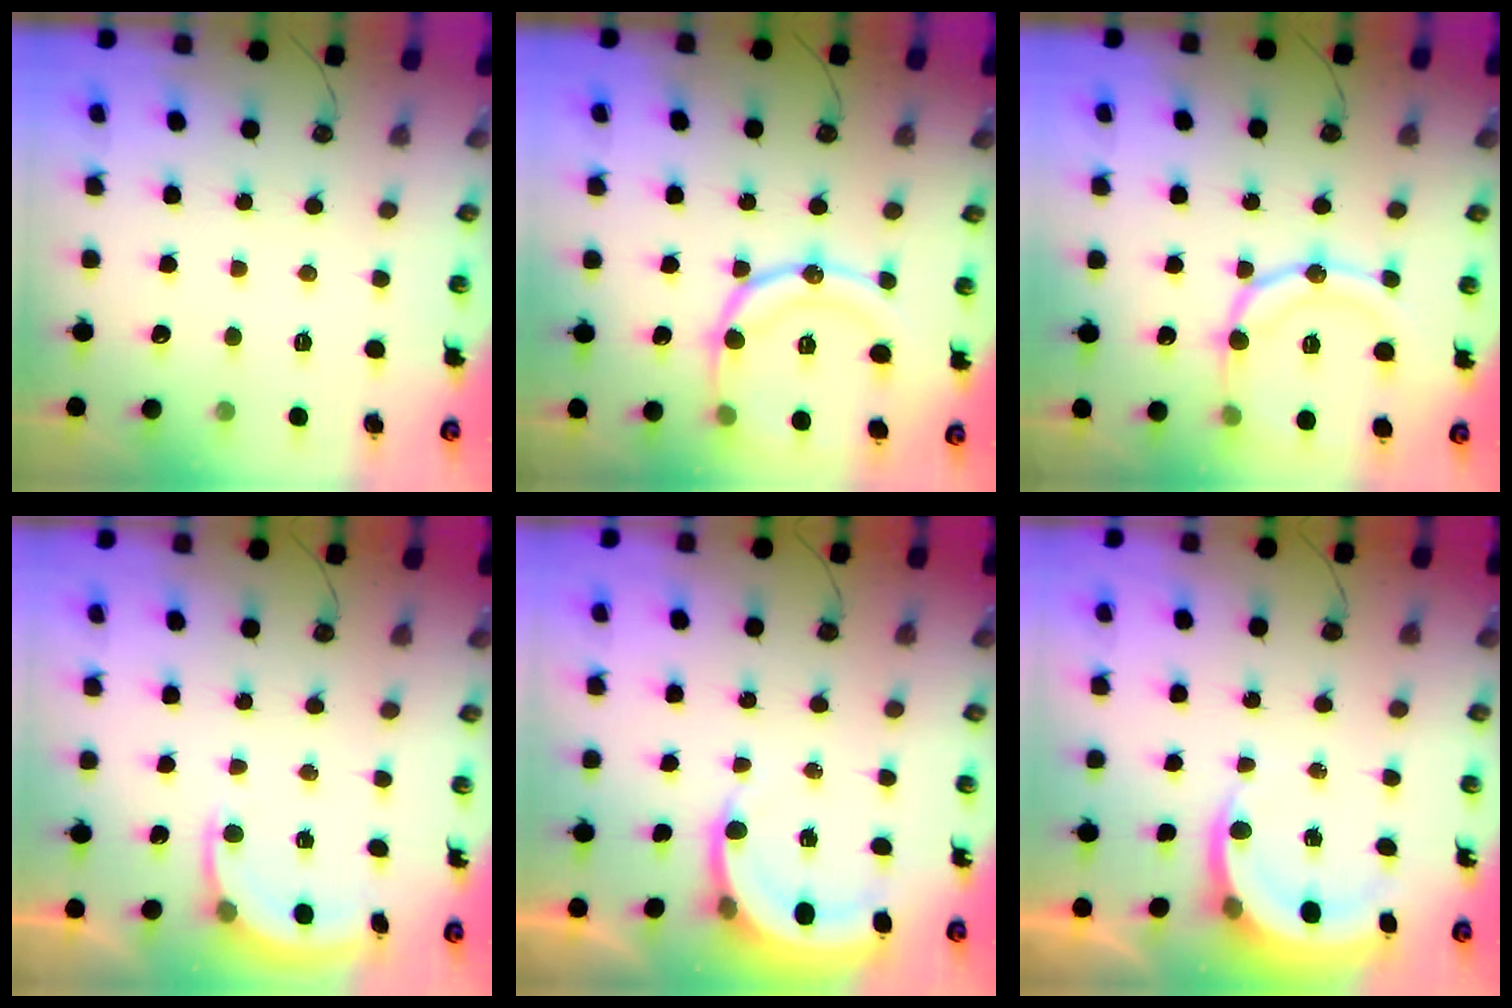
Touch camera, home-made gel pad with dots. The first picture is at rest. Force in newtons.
{"total": 17.5, "press": 17.5, "slide": 1.0}
{"total": 16.9, "press": 16.6, "slide": 3.3}
{"total": 4.8, "press": 4.7, "slide": 0.2}
{"total": 7.4, "press": 7.2, "slide": 1.5}
{"total": 4.8, "press": 4.8, "slide": 0.3}